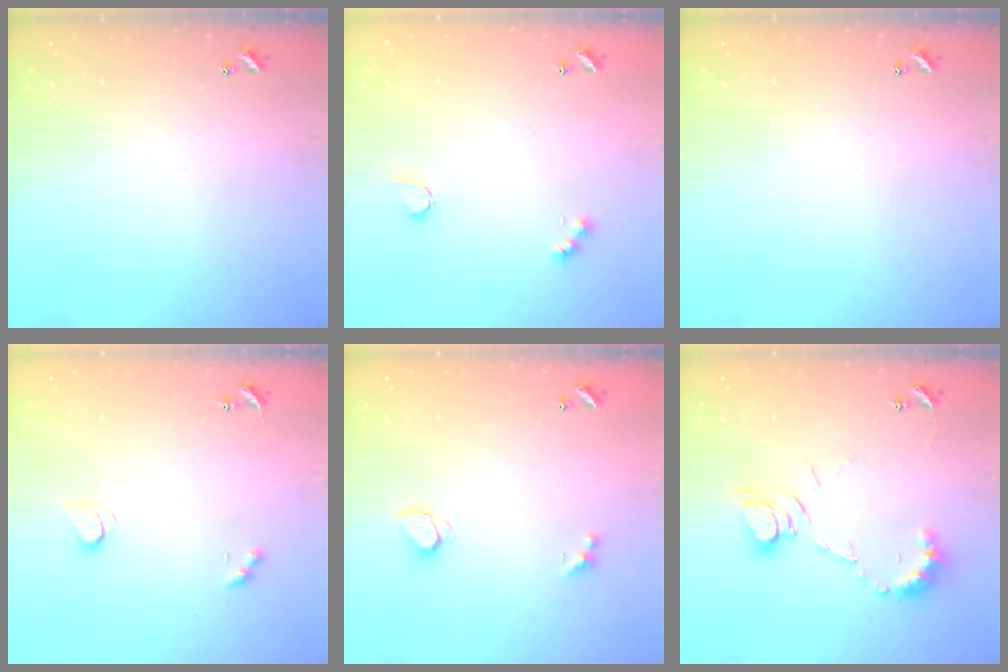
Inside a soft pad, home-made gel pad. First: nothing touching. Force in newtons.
{"total": 3.2, "press": 3.2, "slide": 0.6}
{"total": 0.0}
{"total": 2.1, "press": 2.0, "slide": 0.7}
{"total": 2.0, "press": 2.0, "slide": 0.5}
{"total": 9.5, "press": 9.4, "slide": 0.9}